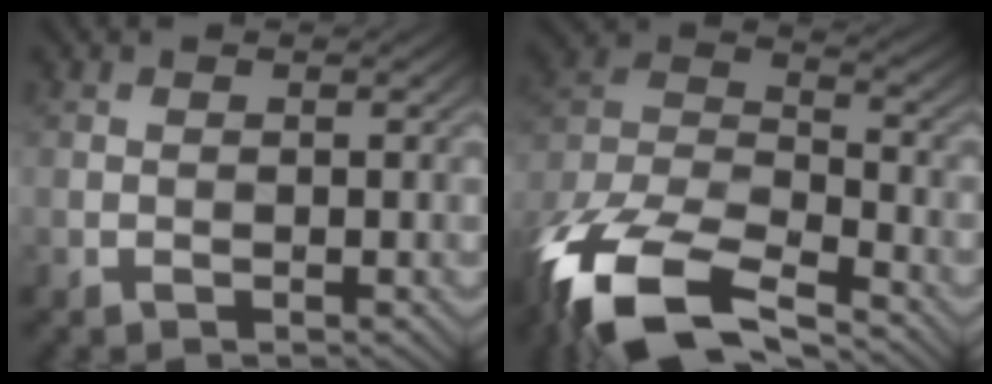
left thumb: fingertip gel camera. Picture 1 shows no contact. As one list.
[{"total": 17.1, "force": [-11.4, 8.2, 9.7], "torque": [-0.269, -0.046, -0.186]}]